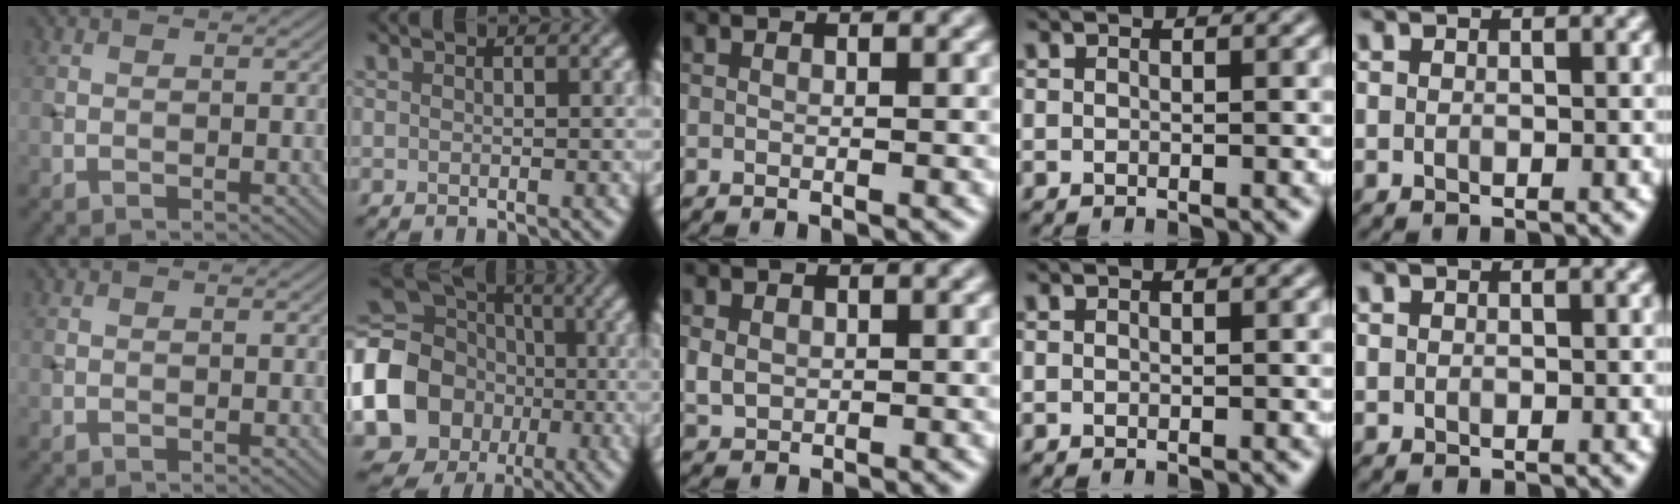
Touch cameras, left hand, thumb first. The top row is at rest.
{"index": {"total": 18.7, "force": [-2.5, 16.7, 8.1], "torque": [-0.180, -0.022, -0.086]}, "middle": {"total": 1.6, "force": [0.2, 1.3, 0.8], "torque": [-0.020, -0.001, 0.005]}}